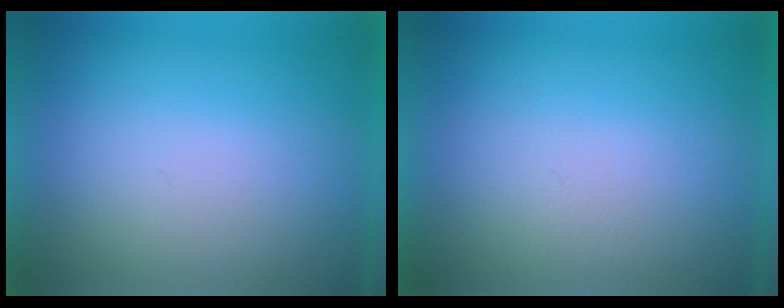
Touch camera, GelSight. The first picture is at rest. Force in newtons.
{"total": 1.2}